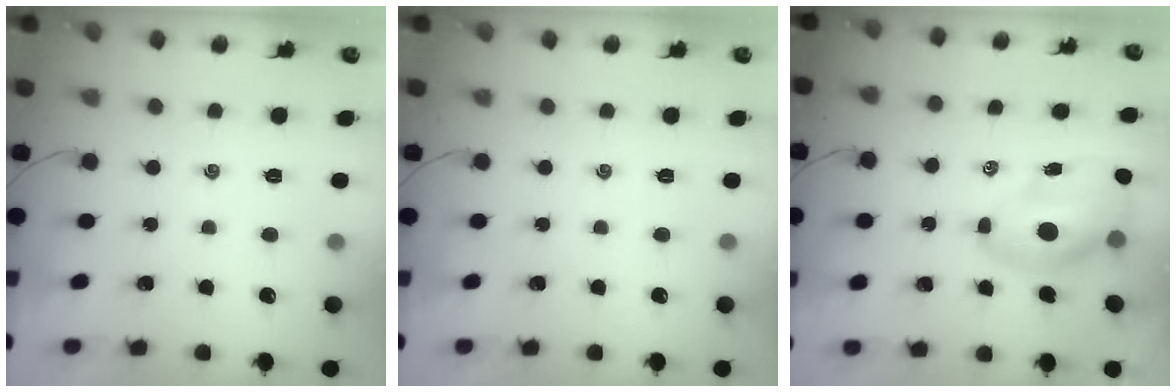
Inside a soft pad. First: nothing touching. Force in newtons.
{"total": 0.0}
{"total": 8.5, "press": 8.1, "slide": 2.3}